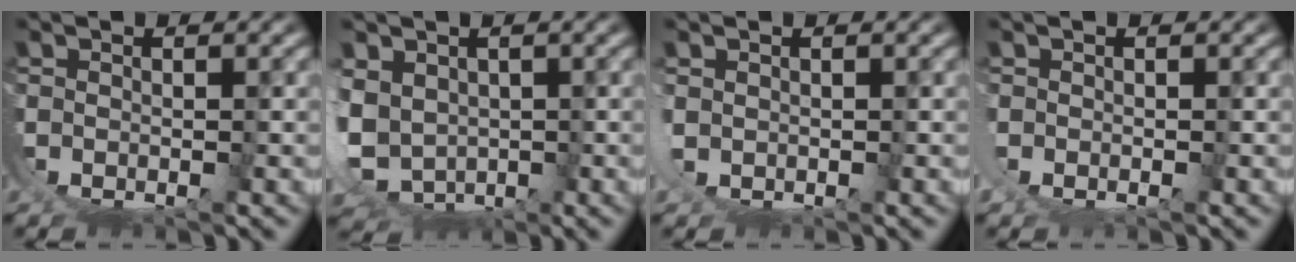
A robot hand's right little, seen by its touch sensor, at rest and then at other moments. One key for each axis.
{"total": 6.8, "fx": -0.5, "fy": 5.6, "fz": 3.9, "tx": -0.136, "ty": -0.053, "tz": 0.018}
{"total": 1.1, "fx": 0.8, "fy": -0.1, "fz": 0.7, "tx": -0.030, "ty": -0.010, "tz": 0.023}
{"total": 0.9, "fx": 0.1, "fy": 0.2, "fz": 0.8, "tx": -0.025, "ty": -0.003, "tz": 0.005}